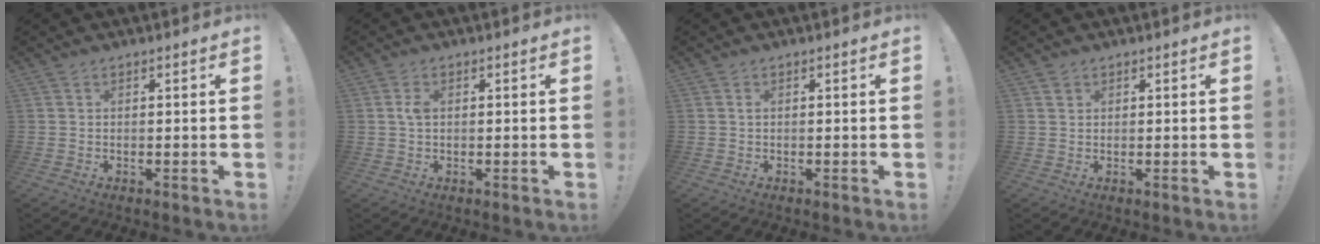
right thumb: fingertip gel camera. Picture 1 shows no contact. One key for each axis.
{"total": 2.4, "fx": 0.3, "fy": 1.4, "fz": 1.9, "tx": -0.033, "ty": 0.004, "tz": 0.003}
{"total": 0.6, "fx": 0.0, "fy": 0.5, "fz": 0.3, "tx": -0.009, "ty": 0.005, "tz": 0.000}
{"total": 1.3, "fx": 0.8, "fy": 1.0, "fz": 0.2, "tx": 0.009, "ty": -0.006, "tz": 0.012}